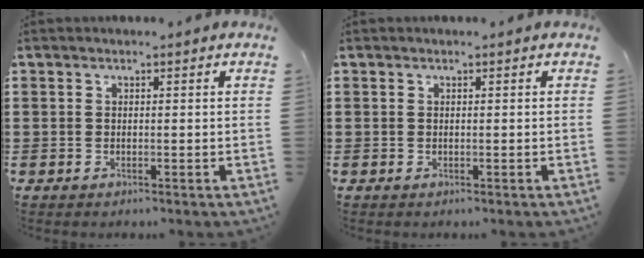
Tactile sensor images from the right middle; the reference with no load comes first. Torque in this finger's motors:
{"motor_torque": [-0.05, 0.02, 0.00, 0.00]}